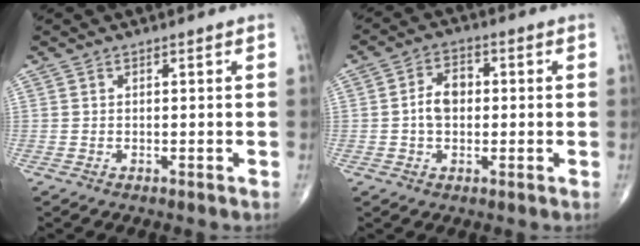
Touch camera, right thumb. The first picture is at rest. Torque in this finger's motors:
{"motor_torque": [-0.15, 0.45, -0.01, -0.08, 0.03]}